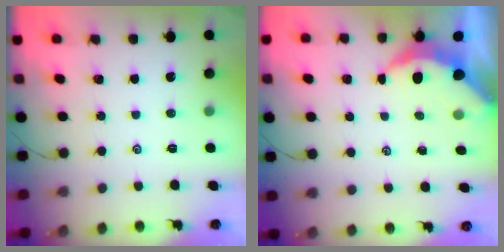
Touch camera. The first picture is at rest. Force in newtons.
{"total": 5.1, "press": 5.1, "slide": 0.2}